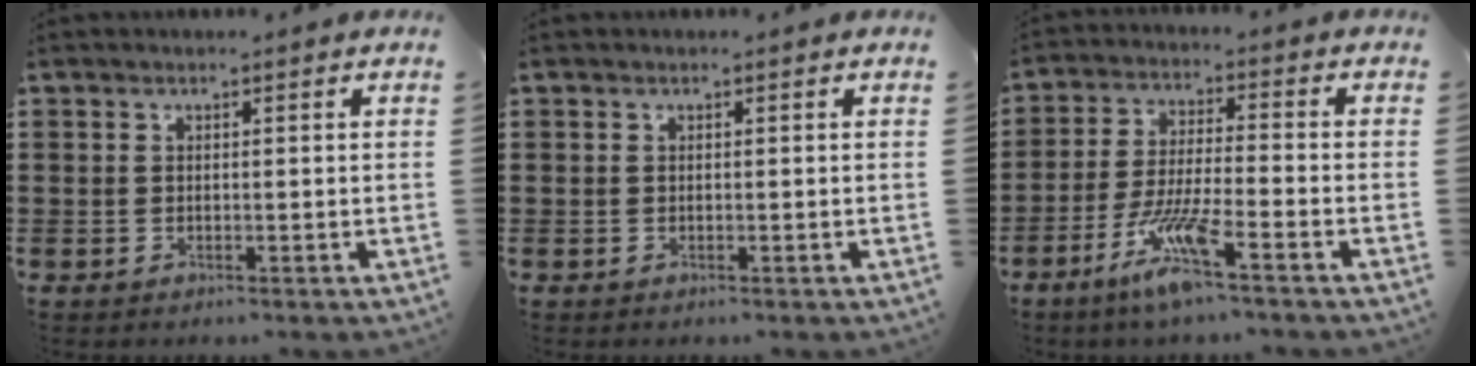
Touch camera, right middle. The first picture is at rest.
{"total": 0.0}
{"total": 8.3, "force": [-5.3, 0.8, 6.3], "torque": [-0.134, -0.009, -0.100]}